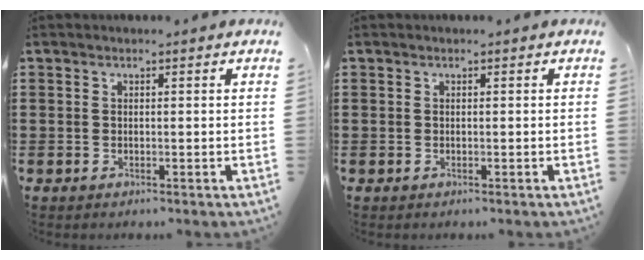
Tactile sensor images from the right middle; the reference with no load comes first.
{"total": 0.0}